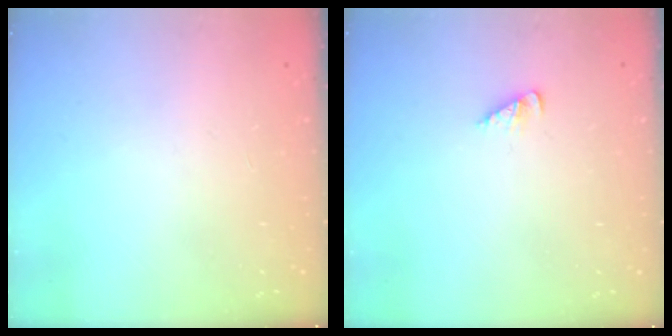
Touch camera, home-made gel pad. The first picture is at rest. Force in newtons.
{"total": 2.1, "press": 2.1, "slide": 0.3}